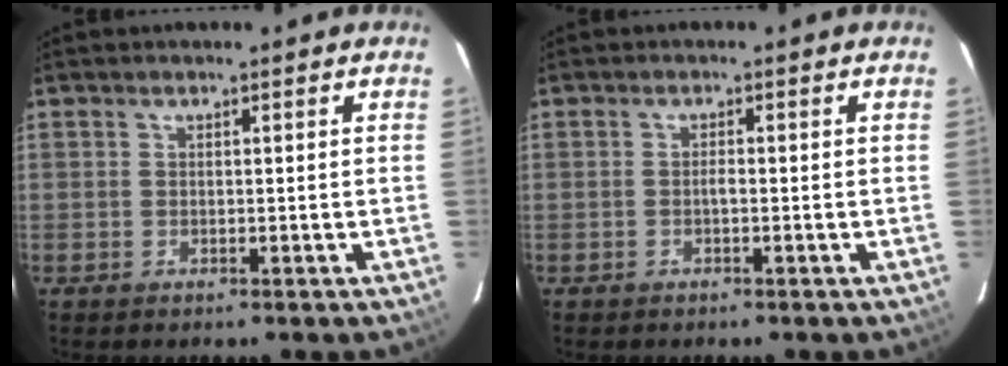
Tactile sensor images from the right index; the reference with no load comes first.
{"total": 0.7, "force": [-0.3, 0.1, 0.6], "torque": [-0.010, 0.005, -0.007]}